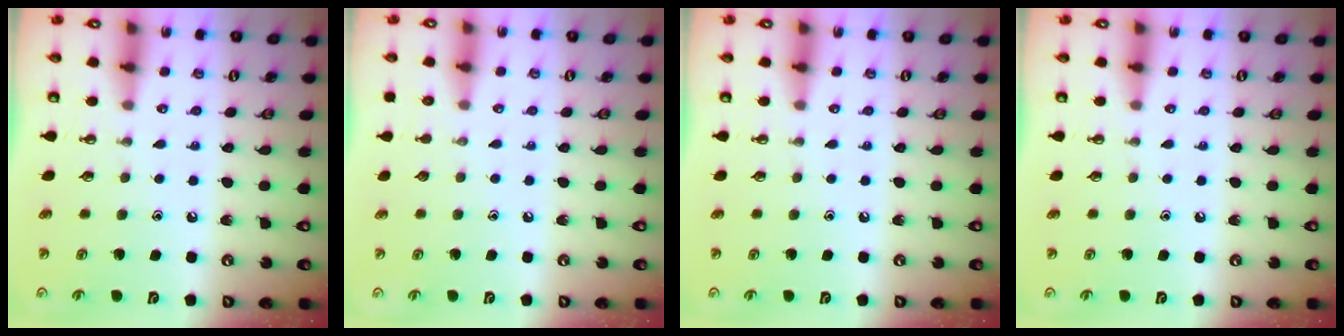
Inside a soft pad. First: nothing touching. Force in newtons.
{"total": 0.0}
{"total": 0.0}
{"total": 0.0}